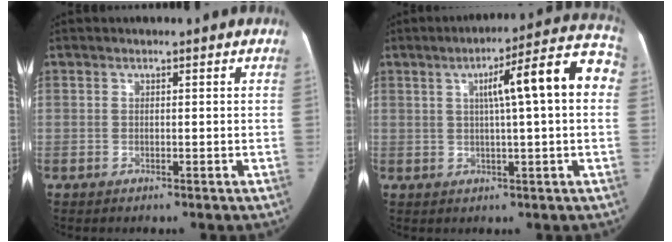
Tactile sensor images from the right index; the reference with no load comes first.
{"total": 13.1, "force": [2.5, 0.9, 12.8], "torque": [-0.171, 0.037, 0.026]}